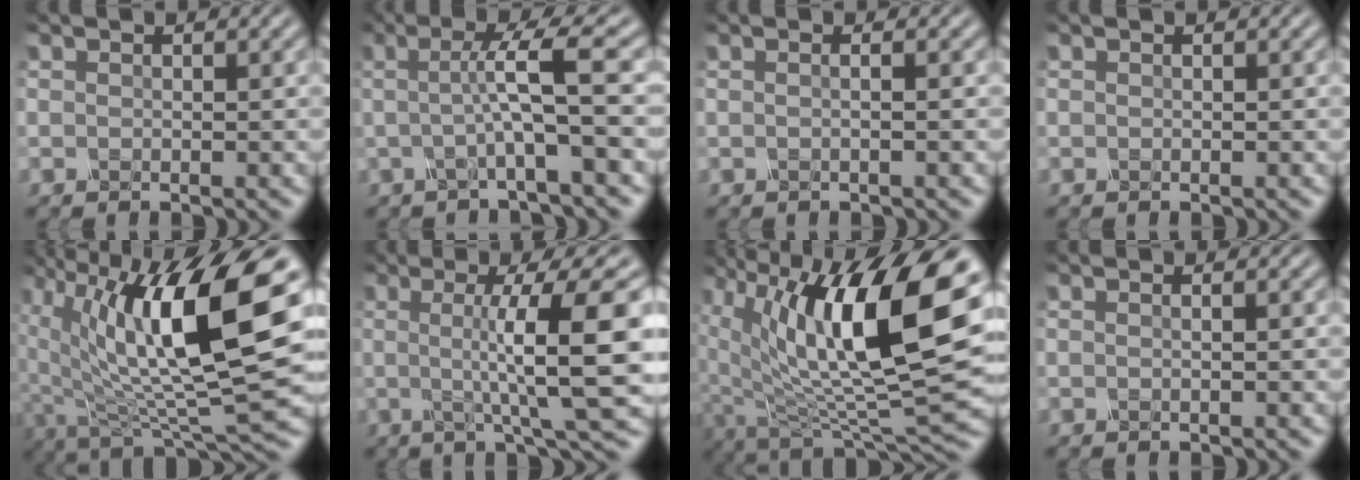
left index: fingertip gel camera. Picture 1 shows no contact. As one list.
[{"total": 4.9, "force": [-0.1, 0.3, 4.9], "torque": [-0.084, 0.002, -0.002]}, {"total": 2.2, "force": [0.4, 1.2, 1.7], "torque": [-0.006, 0.011, -0.024]}, {"total": 0.0}, {"total": 14.2, "force": [2.6, 5.3, 12.9], "torque": [-0.234, -0.010, 0.049]}, {"total": 10.1, "force": [0.6, 1.7, 9.9], "torque": [-0.127, 0.006, 0.011]}, {"total": 15.8, "force": [3.6, 6.9, 13.8], "torque": [-0.246, -0.001, 0.062]}, {"total": 1.1, "force": [0.3, 0.6, 0.9], "torque": [-0.003, -0.002, -0.015]}]